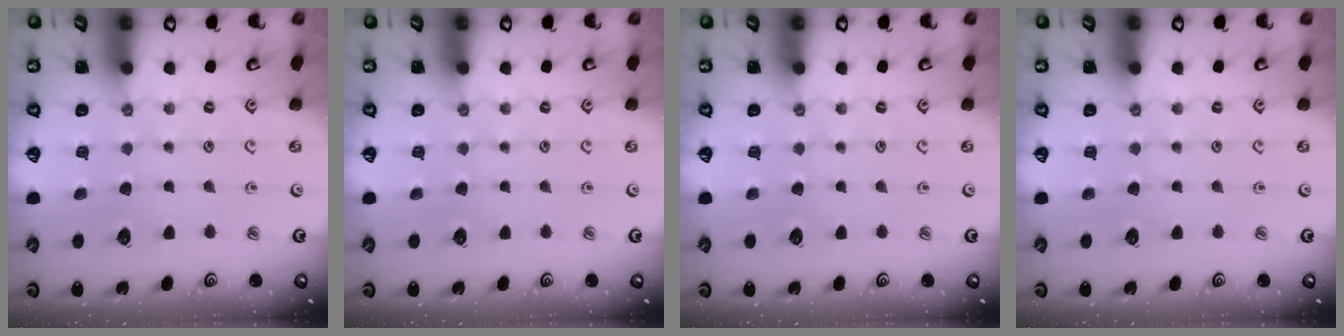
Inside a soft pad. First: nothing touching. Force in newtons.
{"total": 0.0}
{"total": 0.0}
{"total": 0.0}